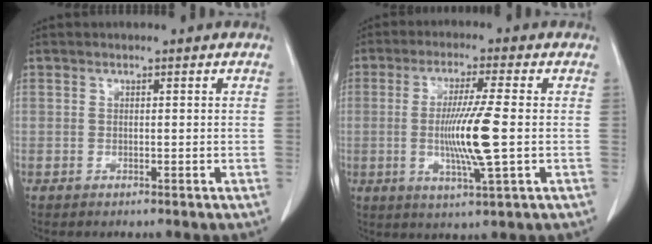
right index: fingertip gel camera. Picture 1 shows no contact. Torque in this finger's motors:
{"motor_torque": [1.02, 0.66, 0.29, 0.14]}